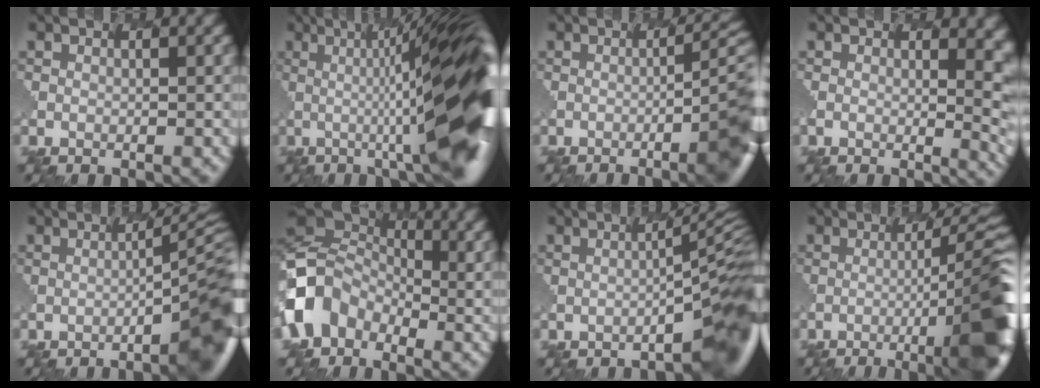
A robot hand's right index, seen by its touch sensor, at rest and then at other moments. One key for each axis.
{"total": 15.5, "fx": 0.7, "fy": 3.0, "fz": 15.2, "tx": -0.171, "ty": 0.029, "tz": 0.002}
{"total": 7.9, "fx": -2.8, "fy": 1.7, "fz": 7.2, "tx": -0.067, "ty": 0.013, "tz": -0.047}
{"total": 6.0, "fx": 0.7, "fy": 2.5, "fz": 5.4, "tx": -0.020, "ty": 0.014, "tz": -0.008}
{"total": 7.7, "fx": -3.1, "fy": 1.2, "fz": 6.9, "tx": -0.072, "ty": 0.017, "tz": -0.054}
{"total": 4.3, "fx": -1.8, "fy": 3.9, "fz": 0.6, "tx": -0.039, "ty": 0.020, "tz": -0.081}
{"total": 6.9, "fx": -2.8, "fy": 1.1, "fz": 6.2, "tx": -0.055, "ty": 0.020, "tz": -0.053}
{"total": 10.4, "fx": -3.8, "fy": 1.7, "fz": 9.5, "tx": -0.101, "ty": 0.019, "tz": -0.070}